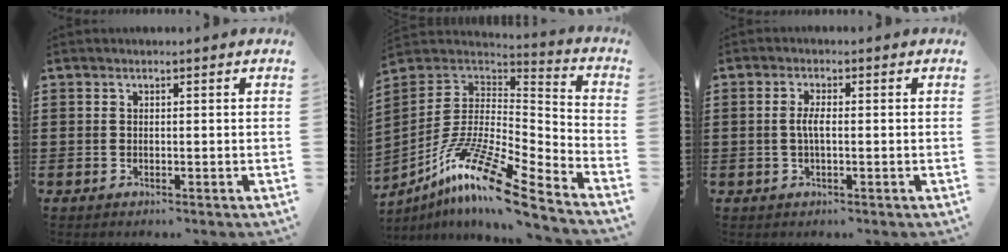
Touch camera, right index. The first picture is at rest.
{"total": 14.5, "force": [-9.6, 2.1, 10.6], "torque": [-0.212, 0.005, -0.187]}
{"total": 2.7, "force": [-0.2, 0.7, 2.6], "torque": [-0.055, -0.002, -0.008]}